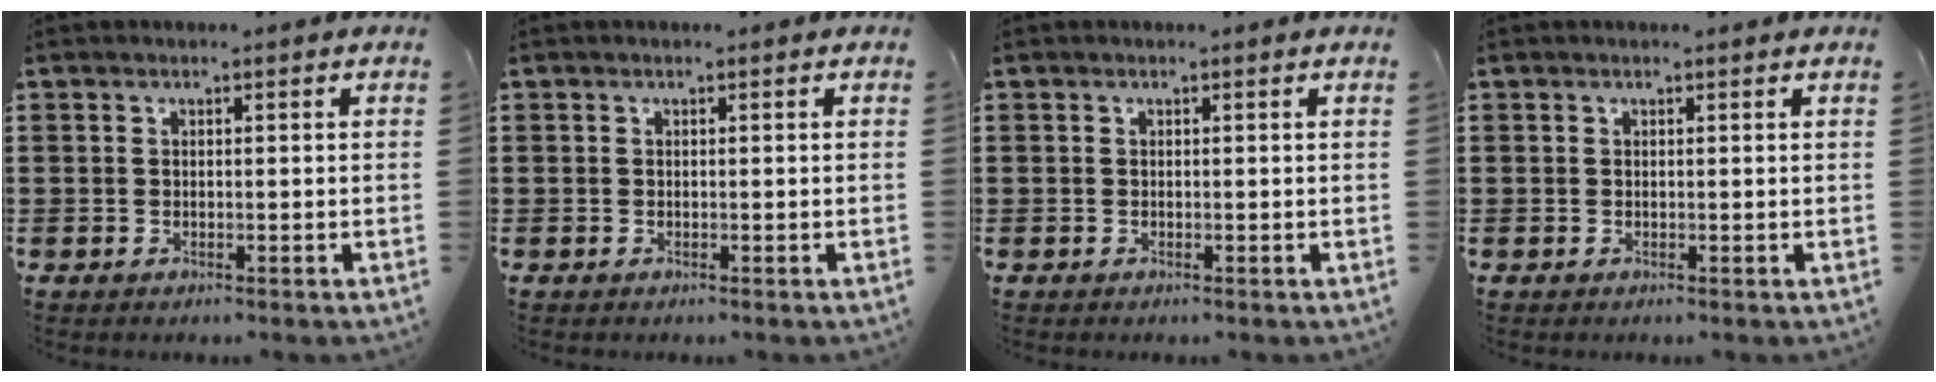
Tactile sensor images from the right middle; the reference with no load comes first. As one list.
[{"total": 0.0}, {"total": 0.0}, {"total": 0.0}]